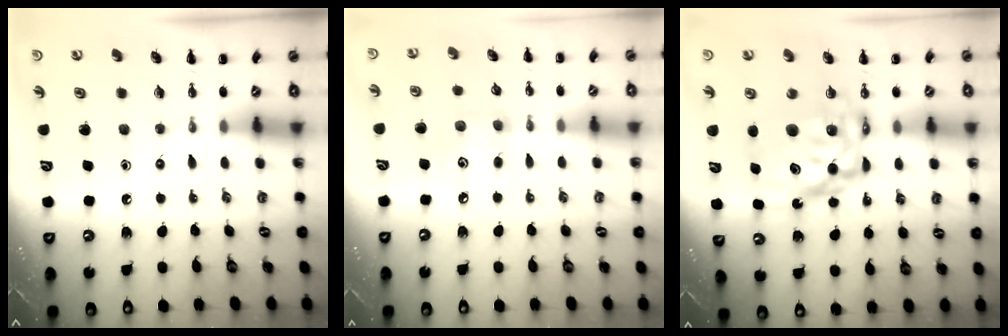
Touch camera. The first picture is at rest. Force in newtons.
{"total": 4.2, "press": 4.1, "slide": 0.5}
{"total": 12.9, "press": 12.5, "slide": 3.0}